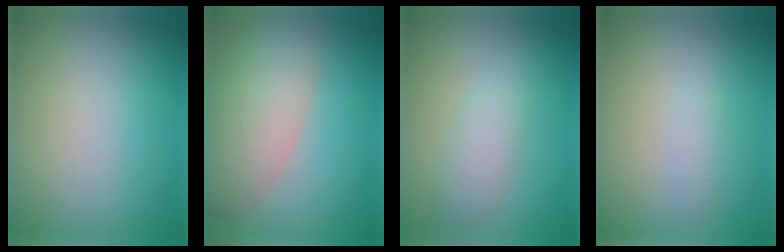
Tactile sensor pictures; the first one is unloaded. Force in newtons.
{"total": 6.6, "press": 6.6, "slide": 0.5}
{"total": 2.5, "press": 2.5, "slide": 0.2}
{"total": 1.1, "press": 1.1, "slide": 0.0}